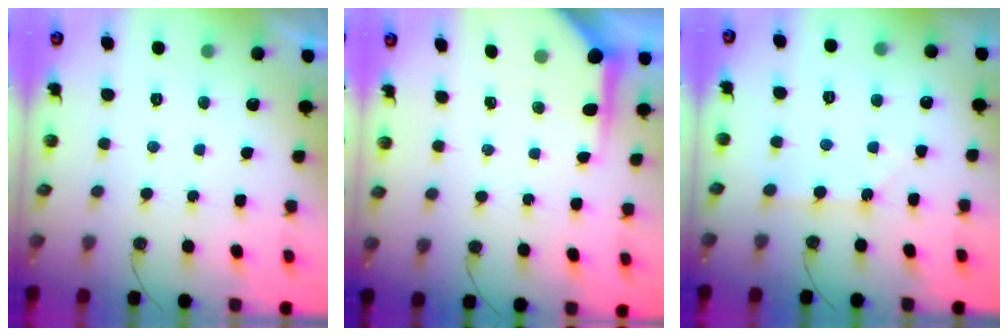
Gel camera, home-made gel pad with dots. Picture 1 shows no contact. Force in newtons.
{"total": 8.3, "press": 8.3, "slide": 0.6}
{"total": 1.1, "press": 1.1, "slide": 0.2}